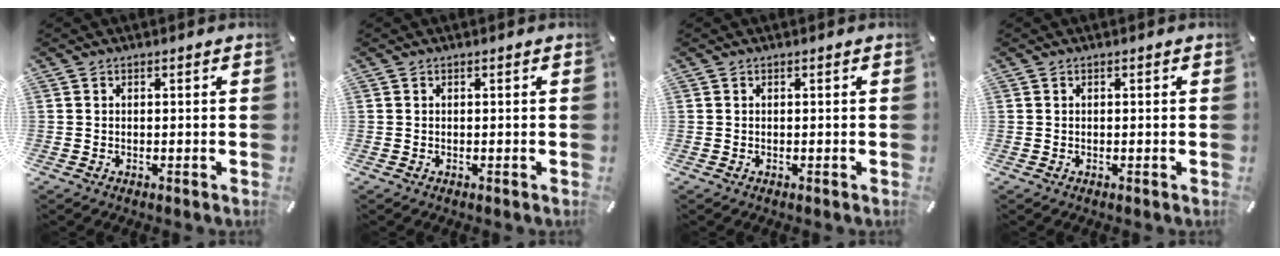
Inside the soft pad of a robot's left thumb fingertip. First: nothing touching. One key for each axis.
{"total": 0.0}
{"total": 0.0}
{"total": 0.0}